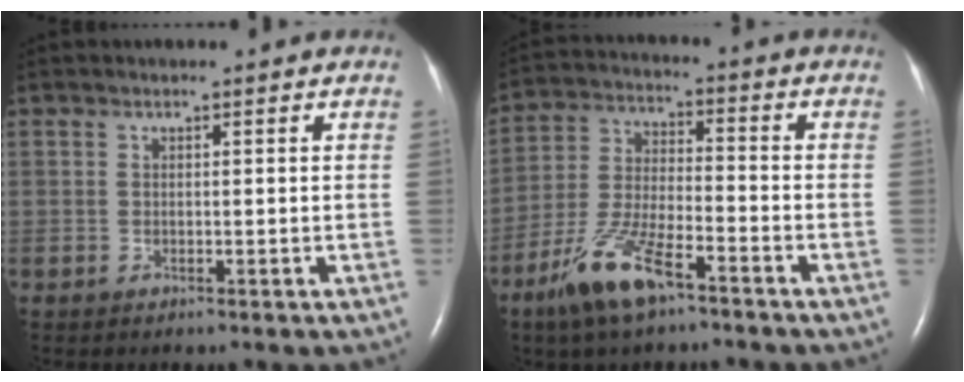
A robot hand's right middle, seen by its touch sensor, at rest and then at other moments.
{"total": 10.8, "force": [-6.9, 2.7, 7.8], "torque": [-0.169, -0.009, -0.132]}